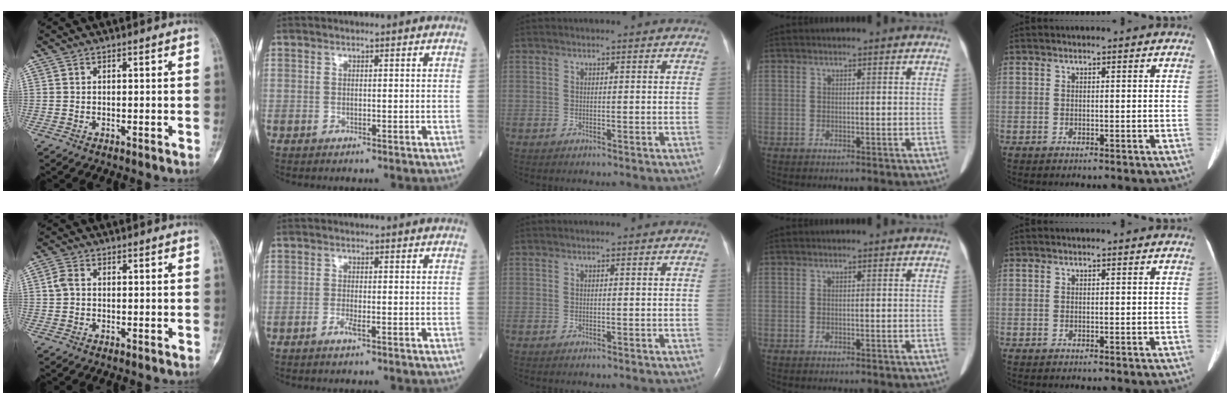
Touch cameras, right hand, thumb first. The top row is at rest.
{"thumb": {"total": 2.5, "force": [0.2, 1.9, 1.7], "torque": [-0.040, 0.007, 0.002]}, "index": {"total": 1.7, "force": [-0.9, 0.1, 1.4], "torque": [-0.031, -0.002, -0.018]}}